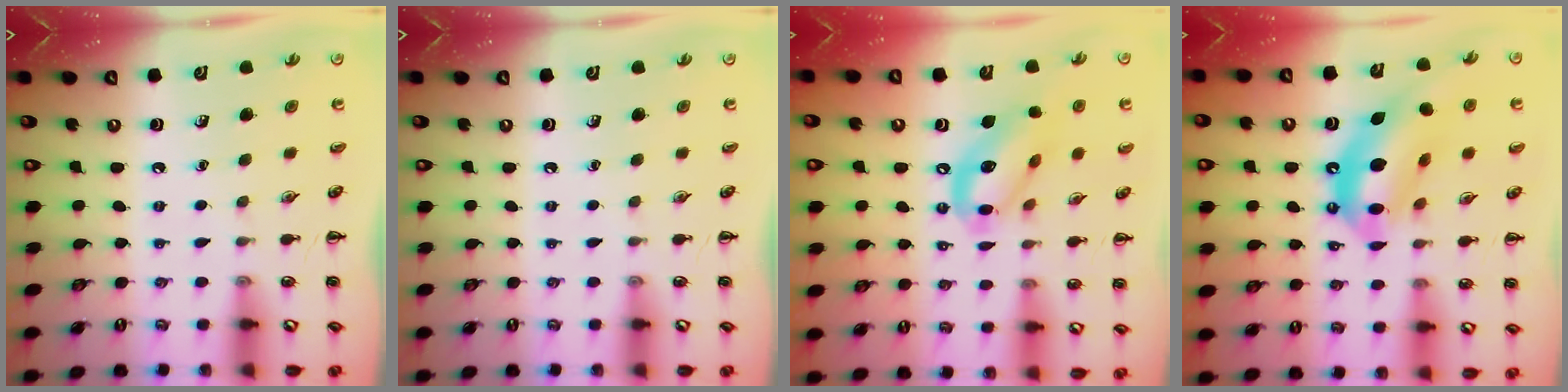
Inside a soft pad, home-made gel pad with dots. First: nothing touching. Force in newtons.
{"total": 0.0}
{"total": 13.5, "press": 13.0, "slide": 3.6}
{"total": 13.7, "press": 13.2, "slide": 3.7}